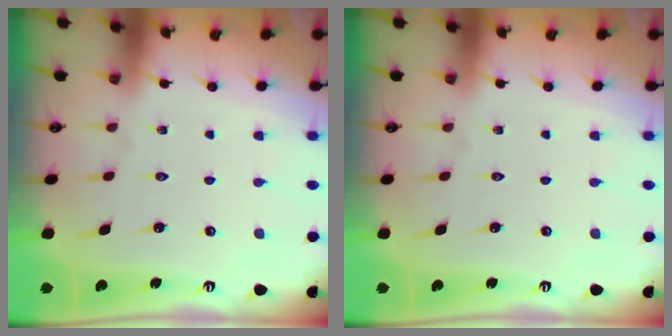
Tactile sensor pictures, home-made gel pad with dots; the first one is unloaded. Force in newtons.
{"total": 0.0}